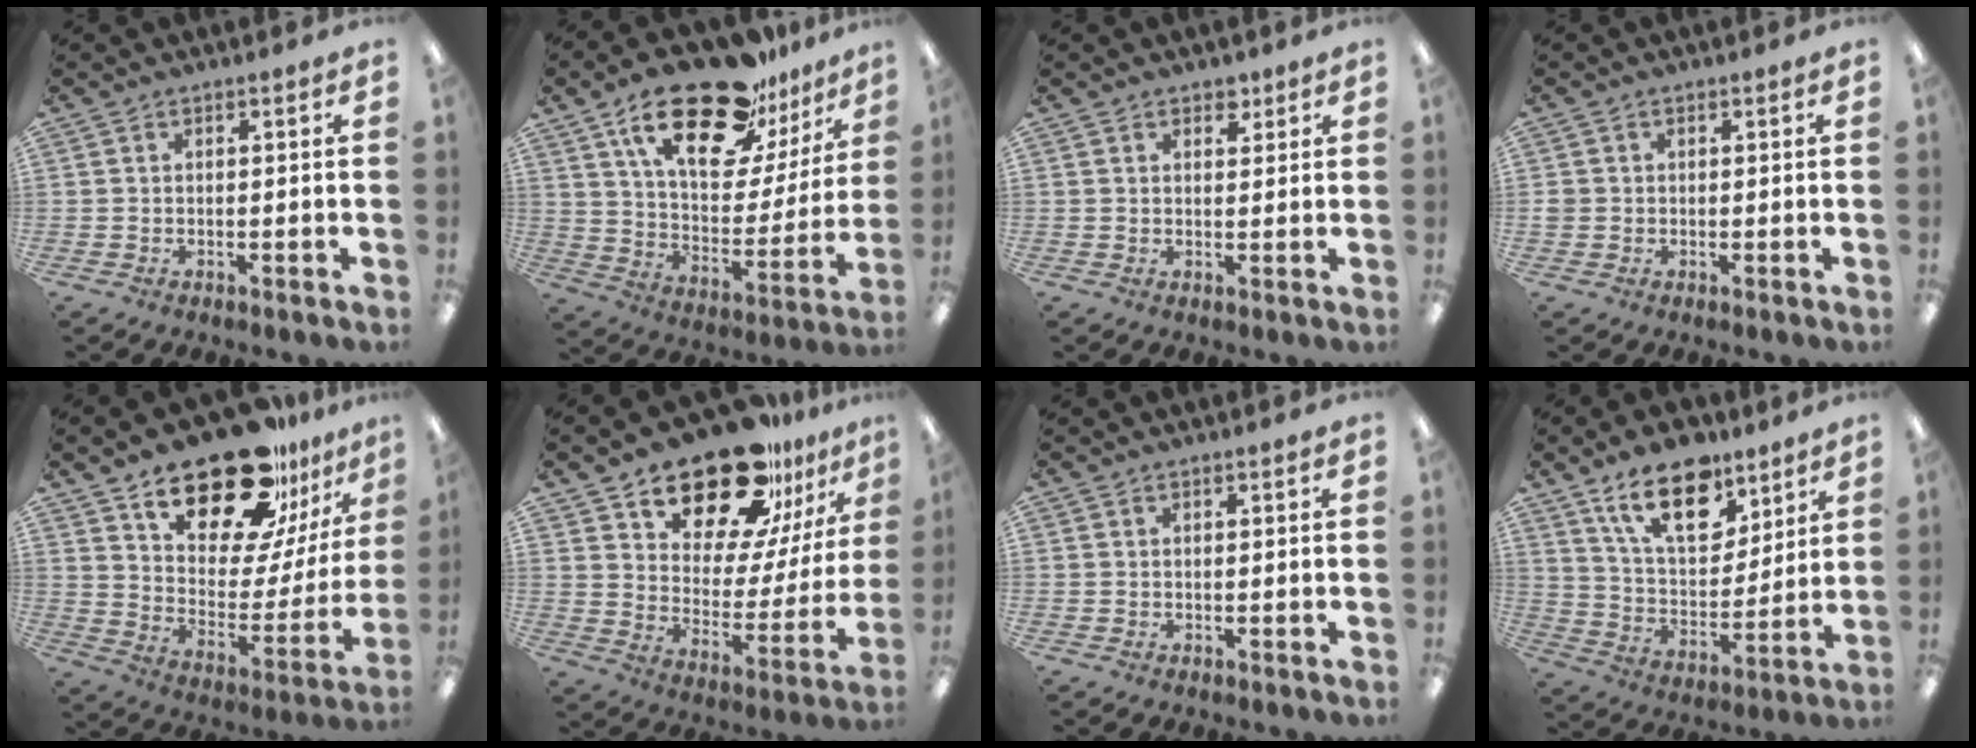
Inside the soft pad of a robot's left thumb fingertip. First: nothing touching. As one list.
[{"total": 24.7, "force": [16.8, 10.3, 15.0], "torque": [-0.240, -0.097, 0.287]}, {"total": 2.7, "force": [1.9, 1.7, 0.8], "torque": [-0.002, -0.004, 0.032]}, {"total": 1.4, "force": [0.0, 1.3, 0.2], "torque": [-0.005, 0.004, -0.001]}, {"total": 24.3, "force": [18.6, 9.7, 12.3], "torque": [-0.183, -0.122, 0.318]}, {"total": 22.1, "force": [18.0, 9.1, 8.9], "torque": [-0.144, -0.129, 0.316]}, {"total": 0.0}, {"total": 18.2, "force": [11.8, 9.2, 10.3], "torque": [-0.173, -0.052, 0.210]}]